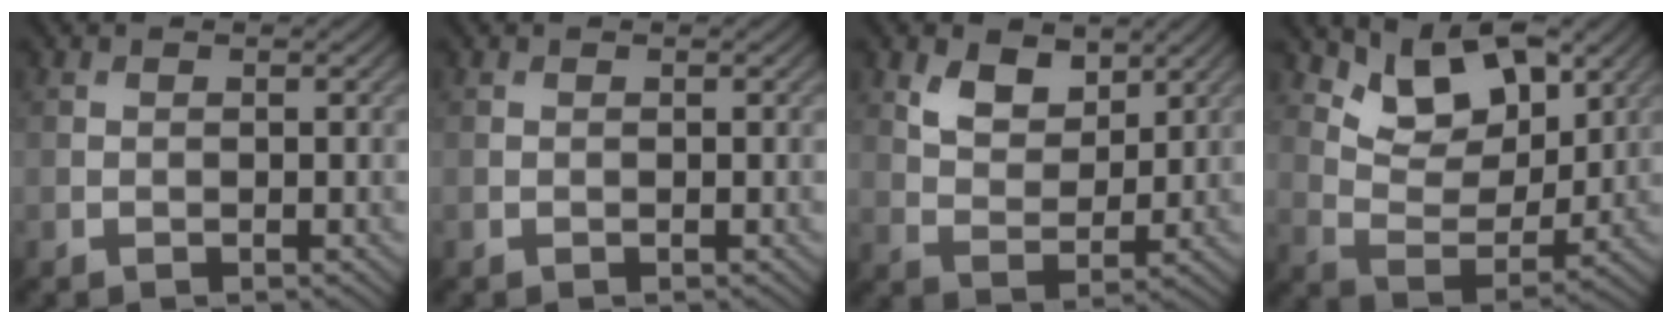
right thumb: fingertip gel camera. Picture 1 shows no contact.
{"total": 0.0}
{"total": 5.4, "force": [3.3, 3.1, 3.1], "torque": [-0.065, -0.009, 0.058]}
{"total": 8.6, "force": [5.5, 4.4, 5.1], "torque": [-0.099, -0.018, 0.096]}